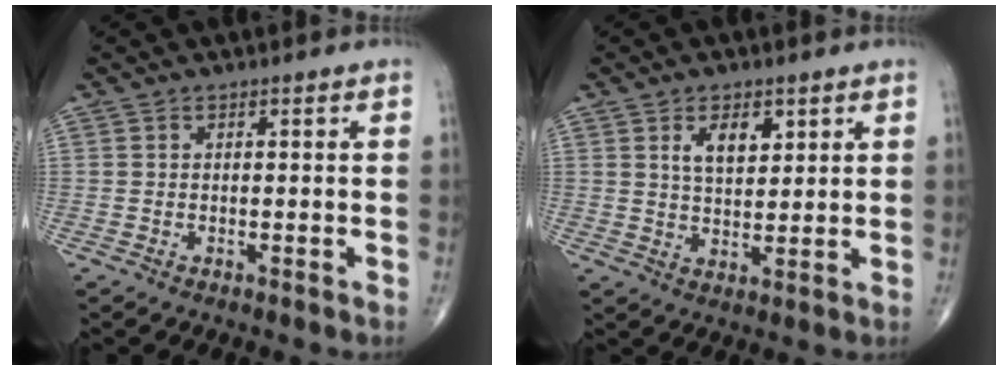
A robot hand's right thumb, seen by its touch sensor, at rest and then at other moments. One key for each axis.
{"total": 6.0, "fx": 2.7, "fy": 3.2, "fz": 4.3, "tx": -0.057, "ty": -0.020, "tz": 0.049}